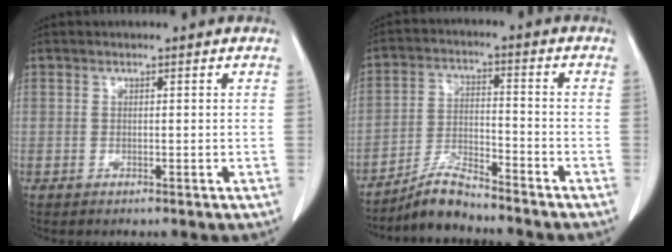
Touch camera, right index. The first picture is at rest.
{"total": 6.8, "force": [-6.3, 0.4, 2.4], "torque": [-0.049, -0.009, -0.117]}